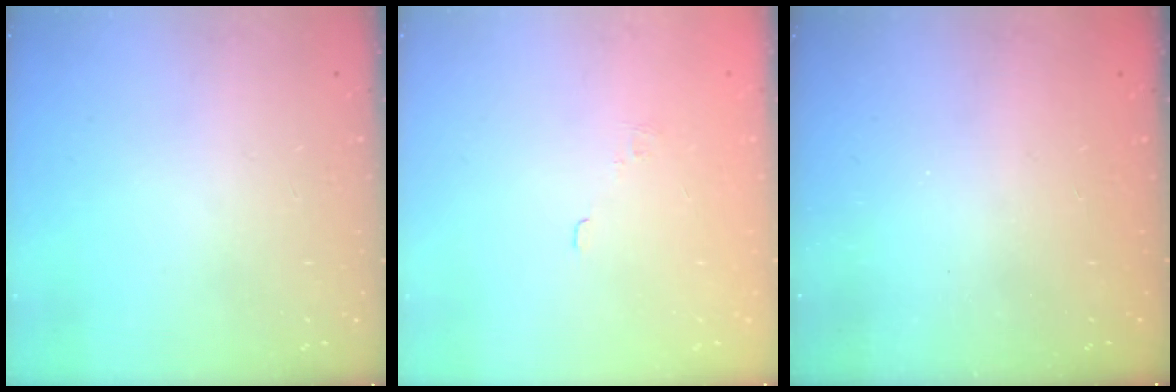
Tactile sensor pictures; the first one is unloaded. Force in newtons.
{"total": 1.8, "press": 1.3, "slide": 1.2}
{"total": 2.4, "press": 2.3, "slide": 0.8}